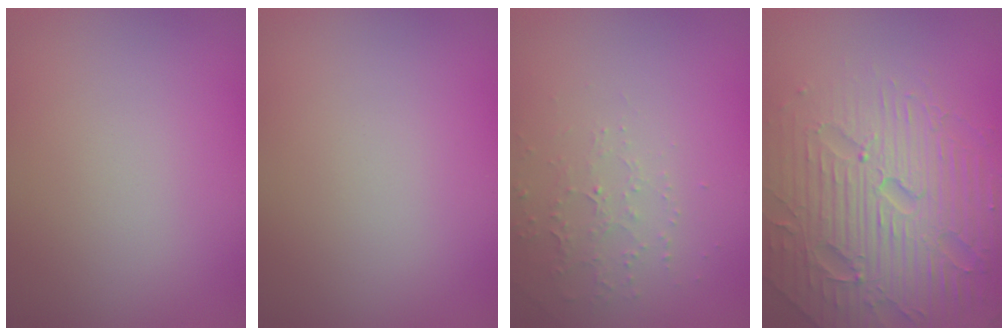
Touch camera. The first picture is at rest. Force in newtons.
{"total": 0.0}
{"total": 1.9, "press": 1.8, "slide": 0.6}
{"total": 7.4, "press": 7.3, "slide": 1.6}